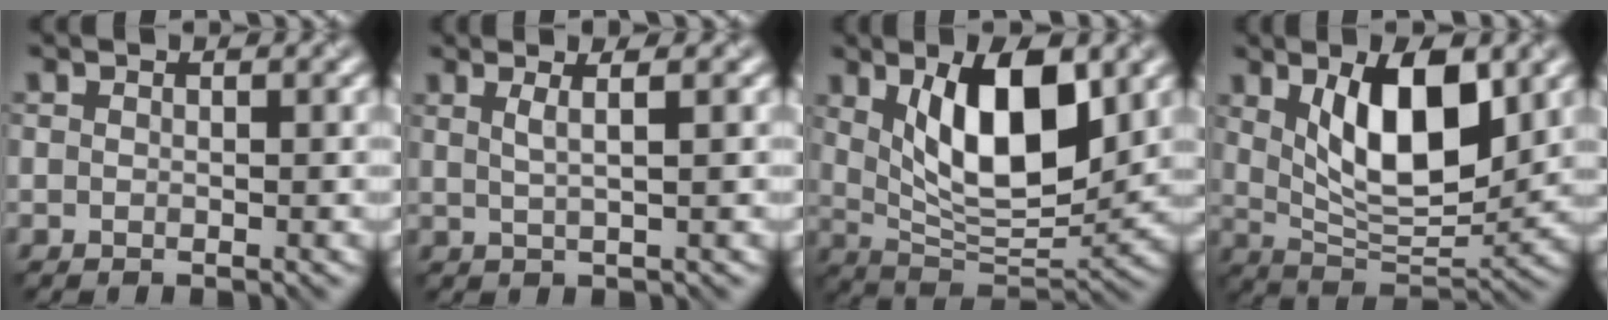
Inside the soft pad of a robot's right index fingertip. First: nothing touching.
{"total": 2.5, "force": [0.9, 0.7, 2.1], "torque": [-0.032, 0.004, 0.007]}
{"total": 9.9, "force": [2.9, 3.9, 8.6], "torque": [-0.140, -0.009, 0.051]}
{"total": 9.0, "force": [2.7, 3.6, 7.8], "torque": [-0.132, -0.010, 0.047]}